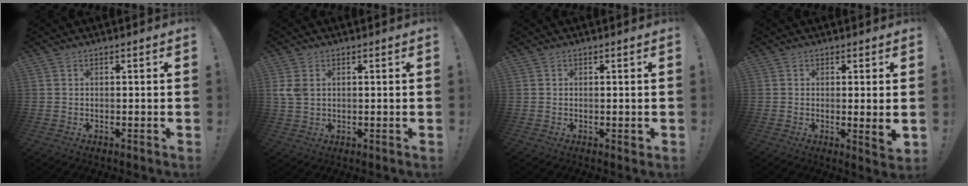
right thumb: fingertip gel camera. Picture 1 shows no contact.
{"total": 4.0, "force": [1.3, 2.8, 2.6], "torque": [-0.052, 0.000, 0.026]}
{"total": 1.1, "force": [0.1, 0.8, 0.7], "torque": [-0.011, 0.002, 0.003]}
{"total": 3.3, "force": [0.7, 0.0, 3.2], "torque": [-0.037, -0.015, 0.011]}